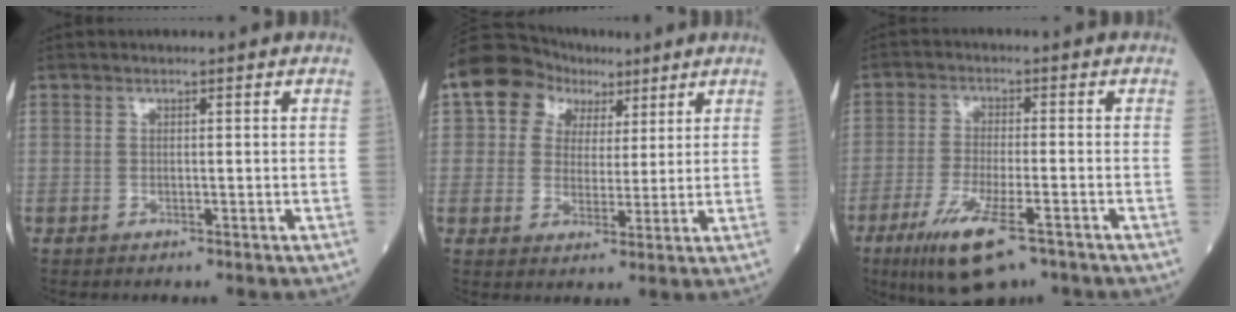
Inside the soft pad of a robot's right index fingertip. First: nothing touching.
{"total": 8.6, "force": [3.9, 7.0, 3.1], "torque": [-0.049, 0.044, 0.067]}
{"total": 10.3, "force": [-6.4, 2.4, 7.7], "torque": [-0.142, -0.024, -0.107]}